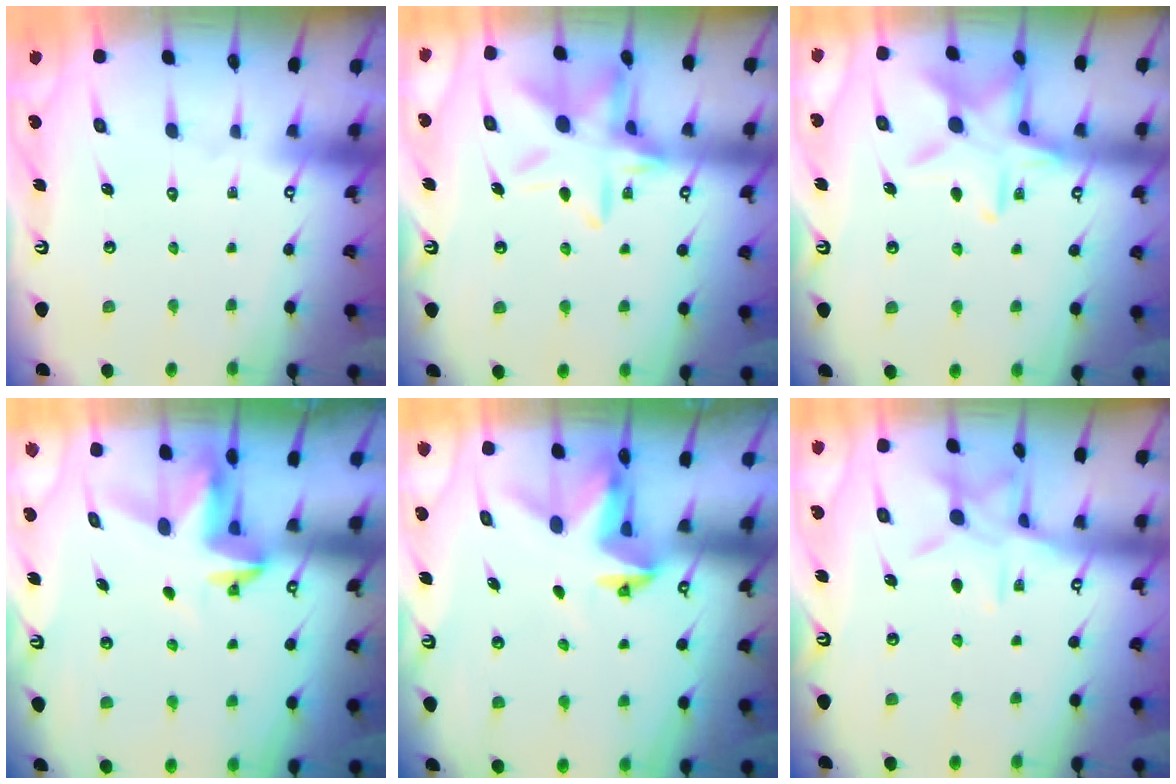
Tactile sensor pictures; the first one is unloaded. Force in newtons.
{"total": 13.8, "press": 13.8, "slide": 1.0}
{"total": 12.8, "press": 12.8, "slide": 0.8}
{"total": 3.7, "press": 3.7, "slide": 0.3}
{"total": 3.2, "press": 3.2, "slide": 0.2}
{"total": 9.2, "press": 9.2, "slide": 0.4}